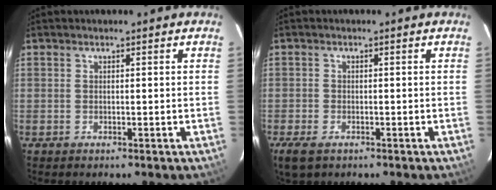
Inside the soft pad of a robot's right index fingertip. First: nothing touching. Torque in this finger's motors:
{"motor_torque": [0.12, -0.08, 0.18, 0.03]}